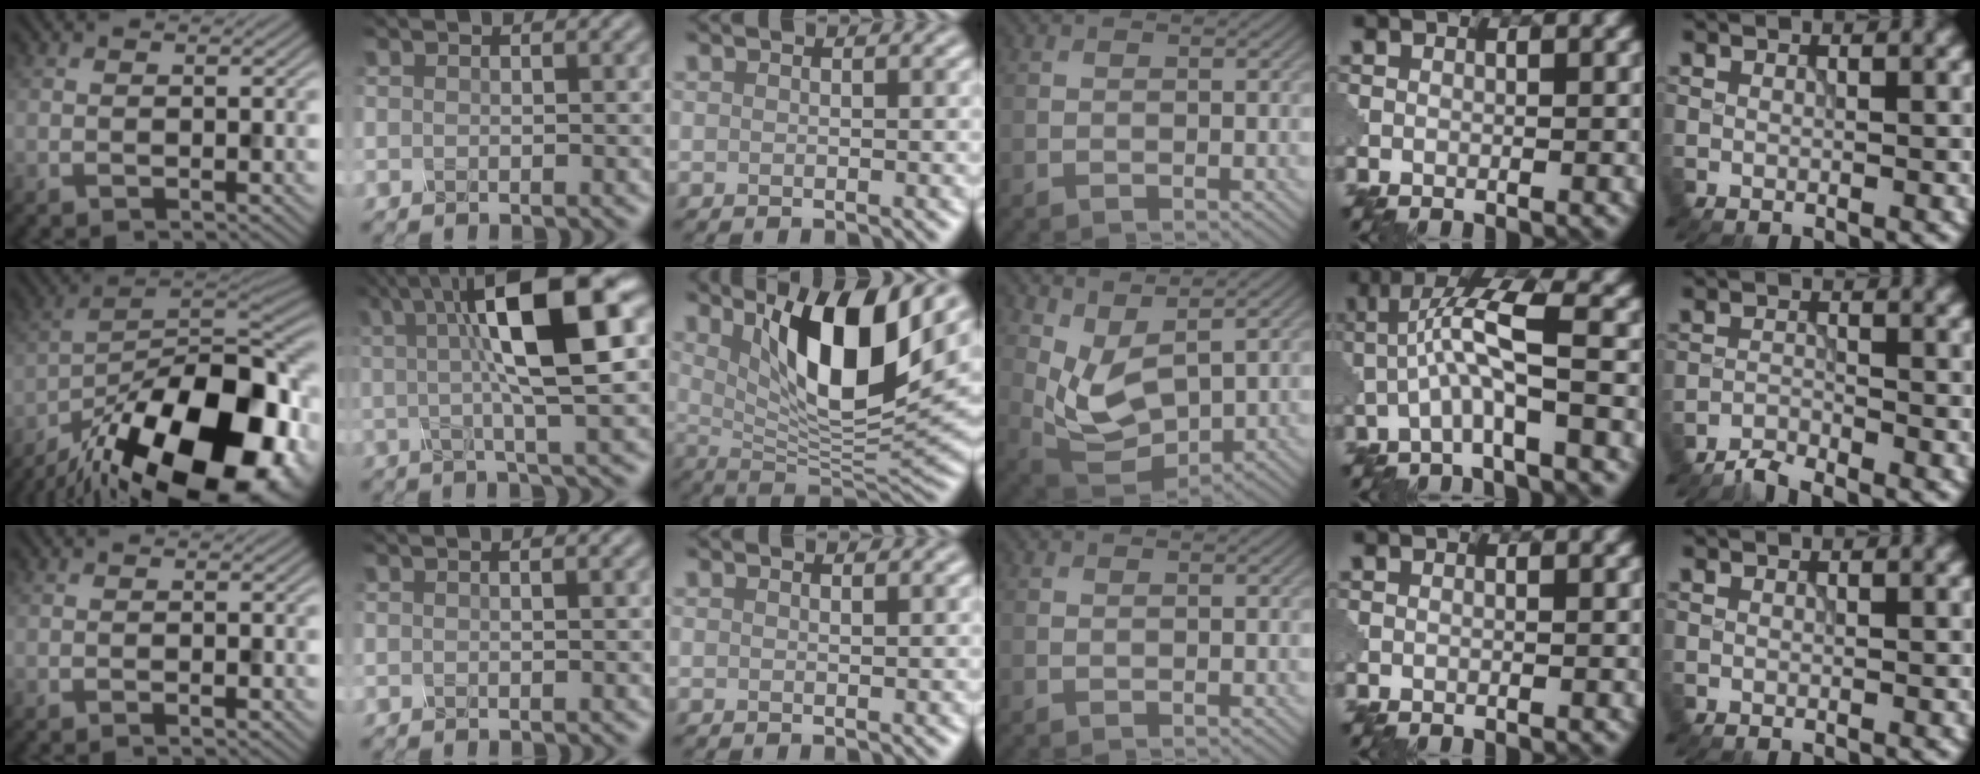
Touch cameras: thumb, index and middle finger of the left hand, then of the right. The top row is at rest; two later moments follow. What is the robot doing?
{"motion": "disassemble", "object": "glue stick"}